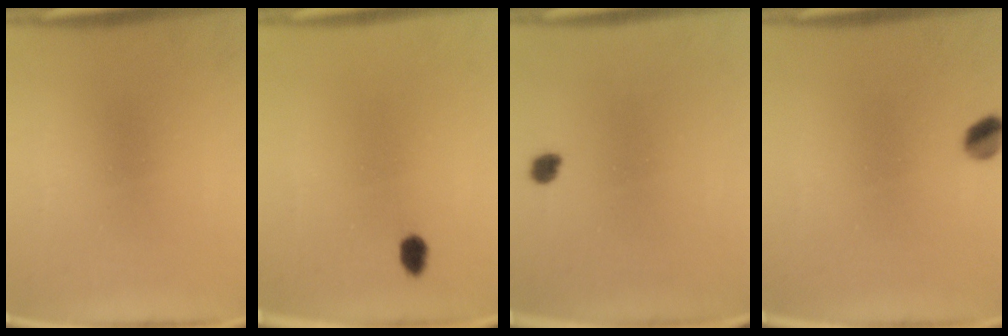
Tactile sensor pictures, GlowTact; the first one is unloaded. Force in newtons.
{"total": 2.3}
{"total": 1.8}
{"total": 3.5}